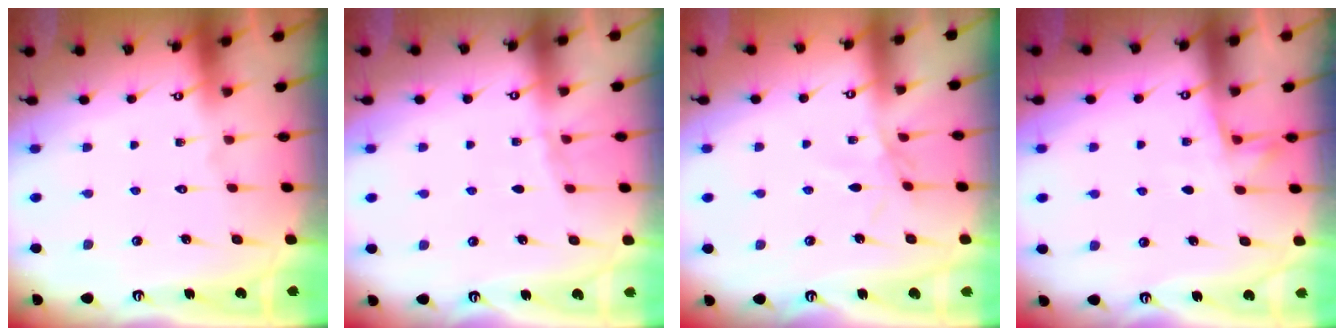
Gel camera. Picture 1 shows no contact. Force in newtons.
{"total": 2.1, "press": 2.0, "slide": 0.3}
{"total": 2.3, "press": 2.3, "slide": 0.5}
{"total": 5.8, "press": 5.8, "slide": 0.3}